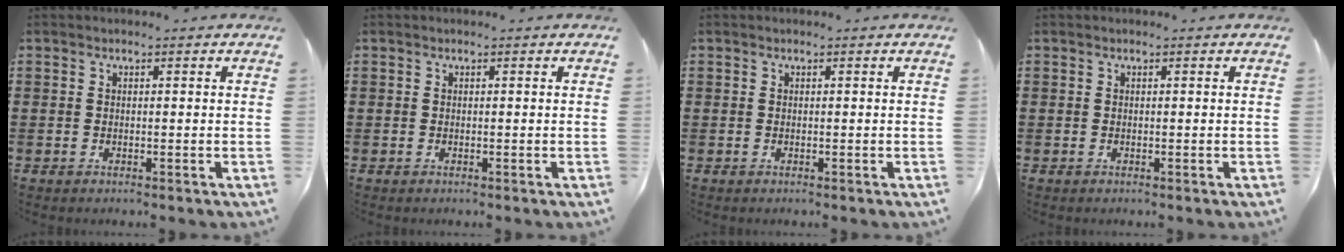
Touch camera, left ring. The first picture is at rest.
{"total": 0.0}
{"total": 0.0}
{"total": 0.0}